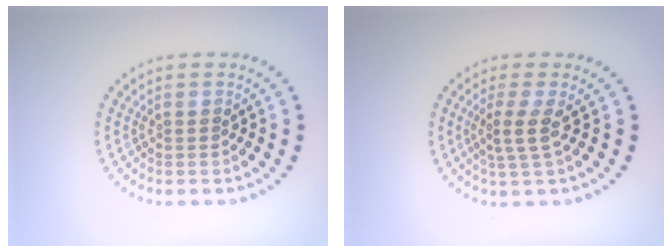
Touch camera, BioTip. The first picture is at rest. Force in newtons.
{"total": 2.2, "press": 1.7, "slide": 1.4}